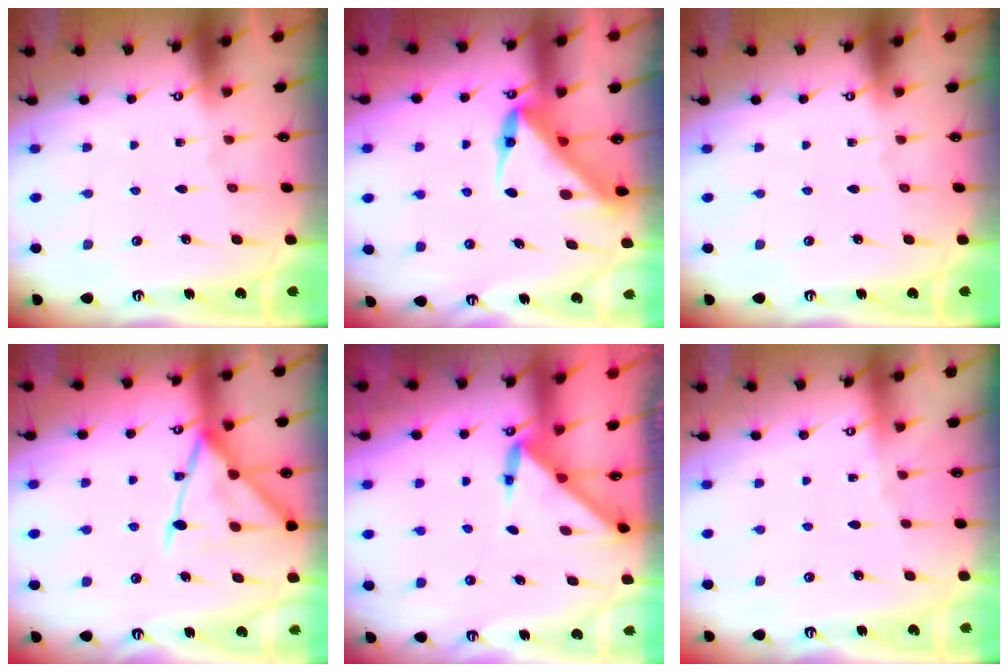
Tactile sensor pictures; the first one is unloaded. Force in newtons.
{"total": 5.9, "press": 5.8, "slide": 0.5}
{"total": 0.0}
{"total": 16.9, "press": 16.8, "slide": 1.4}
{"total": 2.9, "press": 2.9, "slide": 0.2}
{"total": 1.6, "press": 1.6, "slide": 0.4}